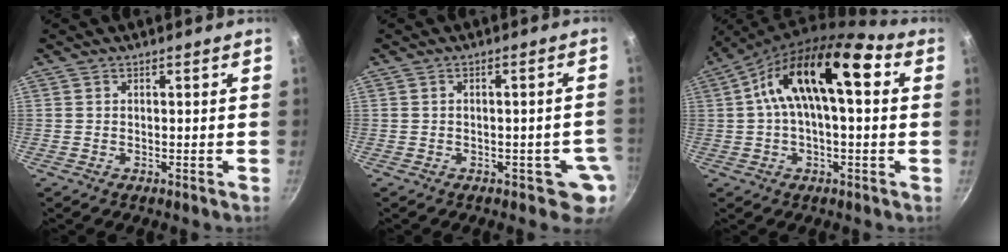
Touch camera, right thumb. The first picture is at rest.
{"total": 3.8, "force": [-1.2, 2.3, 2.8], "torque": [-0.012, 0.012, -0.012]}
{"total": 14.5, "force": [3.2, 6.3, 12.6], "torque": [-0.204, 0.037, 0.040]}